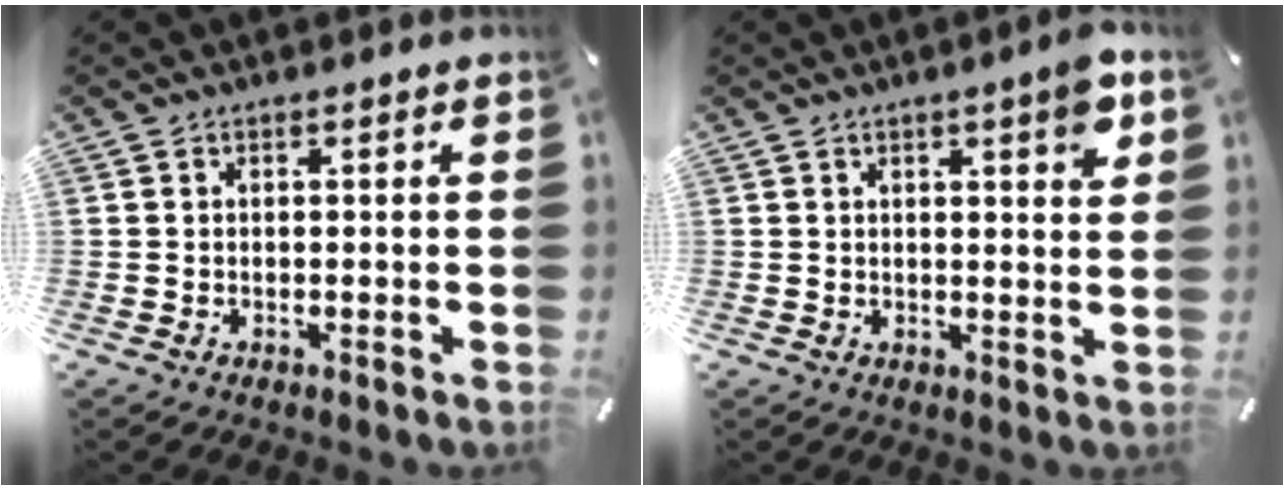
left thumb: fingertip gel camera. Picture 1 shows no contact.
{"total": 5.4, "force": [3.0, 1.4, 4.2], "torque": [-0.056, -0.014, 0.046]}